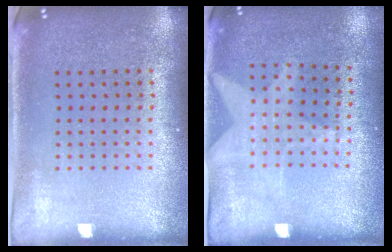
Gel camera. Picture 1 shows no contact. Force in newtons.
{"total": 1.1, "press": 0.8, "slide": 0.8}